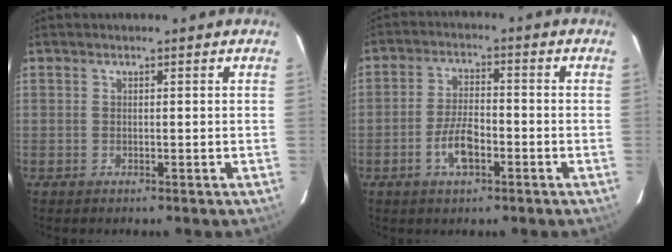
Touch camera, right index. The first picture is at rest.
{"total": 4.9, "force": [-2.3, 2.3, 3.6], "torque": [-0.075, 0.003, -0.039]}